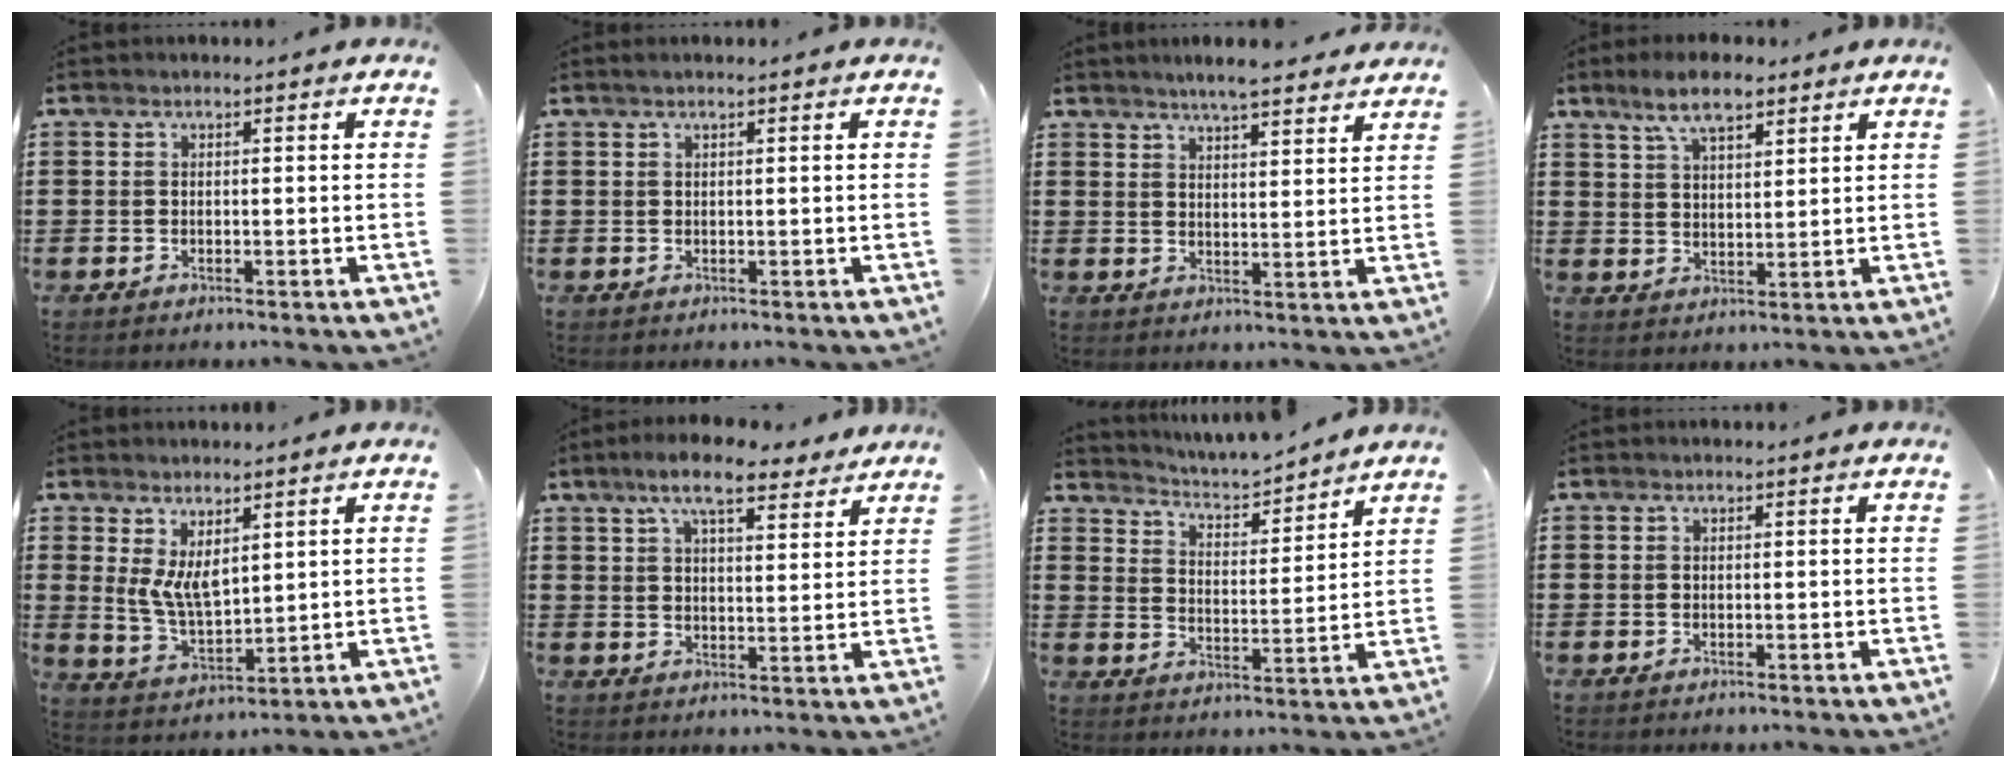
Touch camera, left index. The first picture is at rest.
{"total": 0.6, "force": [0.4, -0.1, 0.5], "torque": [-0.008, -0.001, 0.007]}
{"total": 4.6, "force": [4.3, 0.1, 1.4], "torque": [-0.040, -0.011, 0.078]}
{"total": 6.7, "force": [4.8, 2.3, 4.0], "torque": [-0.090, 0.004, 0.087]}
{"total": 6.2, "force": [2.9, 2.9, 4.6], "torque": [-0.094, -0.012, 0.051]}
{"total": 8.6, "force": [6.8, 1.9, 4.9], "torque": [-0.105, -0.007, 0.121]}
{"total": 4.0, "force": [3.9, -0.3, 0.3], "torque": [-0.029, -0.036, 0.061]}
{"total": 0.0}